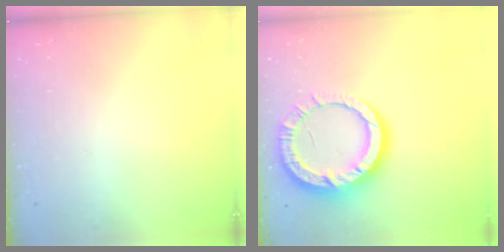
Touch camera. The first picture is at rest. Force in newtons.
{"total": 15.6, "press": 15.5, "slide": 1.6}